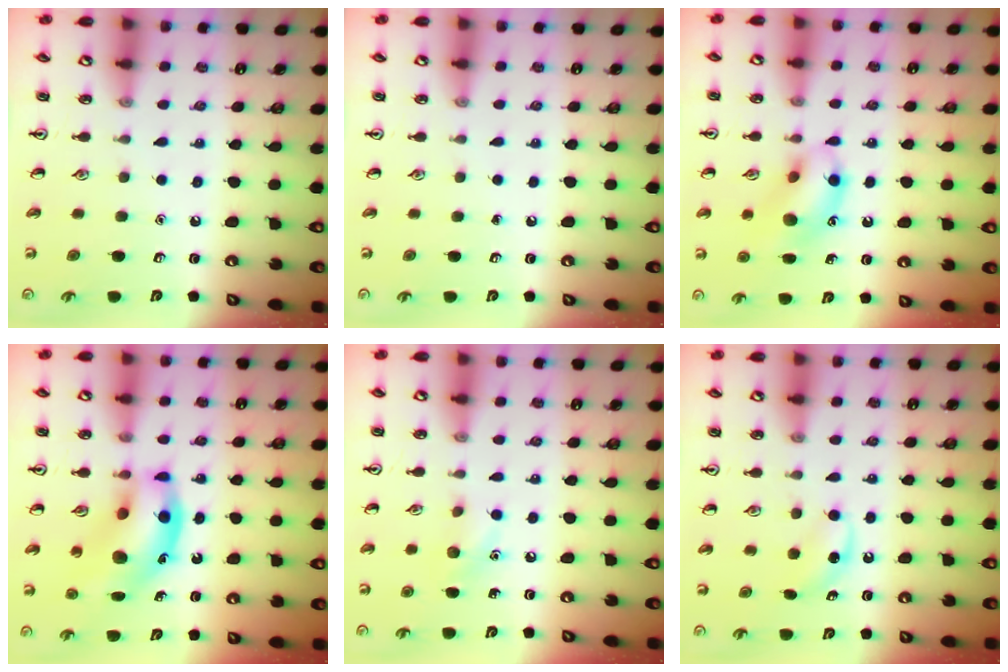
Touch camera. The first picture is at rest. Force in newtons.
{"total": 0.0}
{"total": 12.7, "press": 12.6, "slide": 1.7}
{"total": 14.4, "press": 13.8, "slide": 4.0}
{"total": 6.6, "press": 6.4, "slide": 1.9}
{"total": 4.1, "press": 3.7, "slide": 1.7}